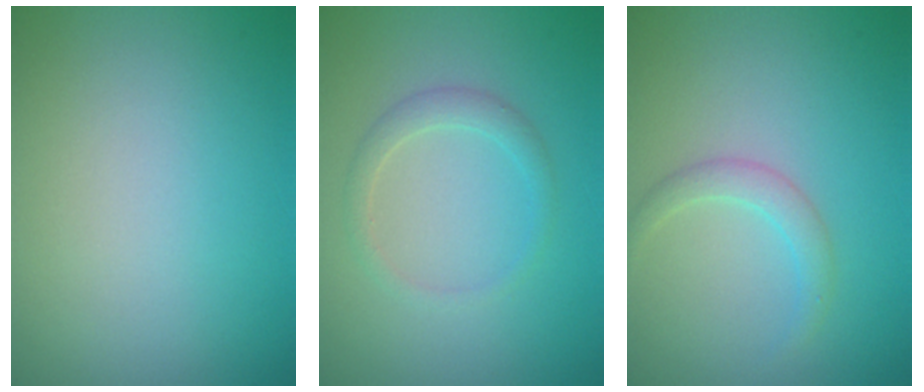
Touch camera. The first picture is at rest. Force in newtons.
{"total": 1.7, "press": 1.7, "slide": 0.2}
{"total": 1.7, "press": 1.7, "slide": 0.1}